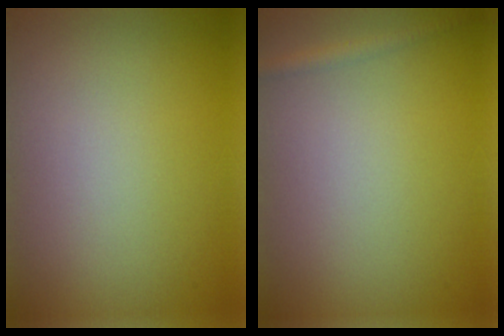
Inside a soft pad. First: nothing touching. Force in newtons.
{"total": 1.1, "press": 1.1, "slide": 0.1}